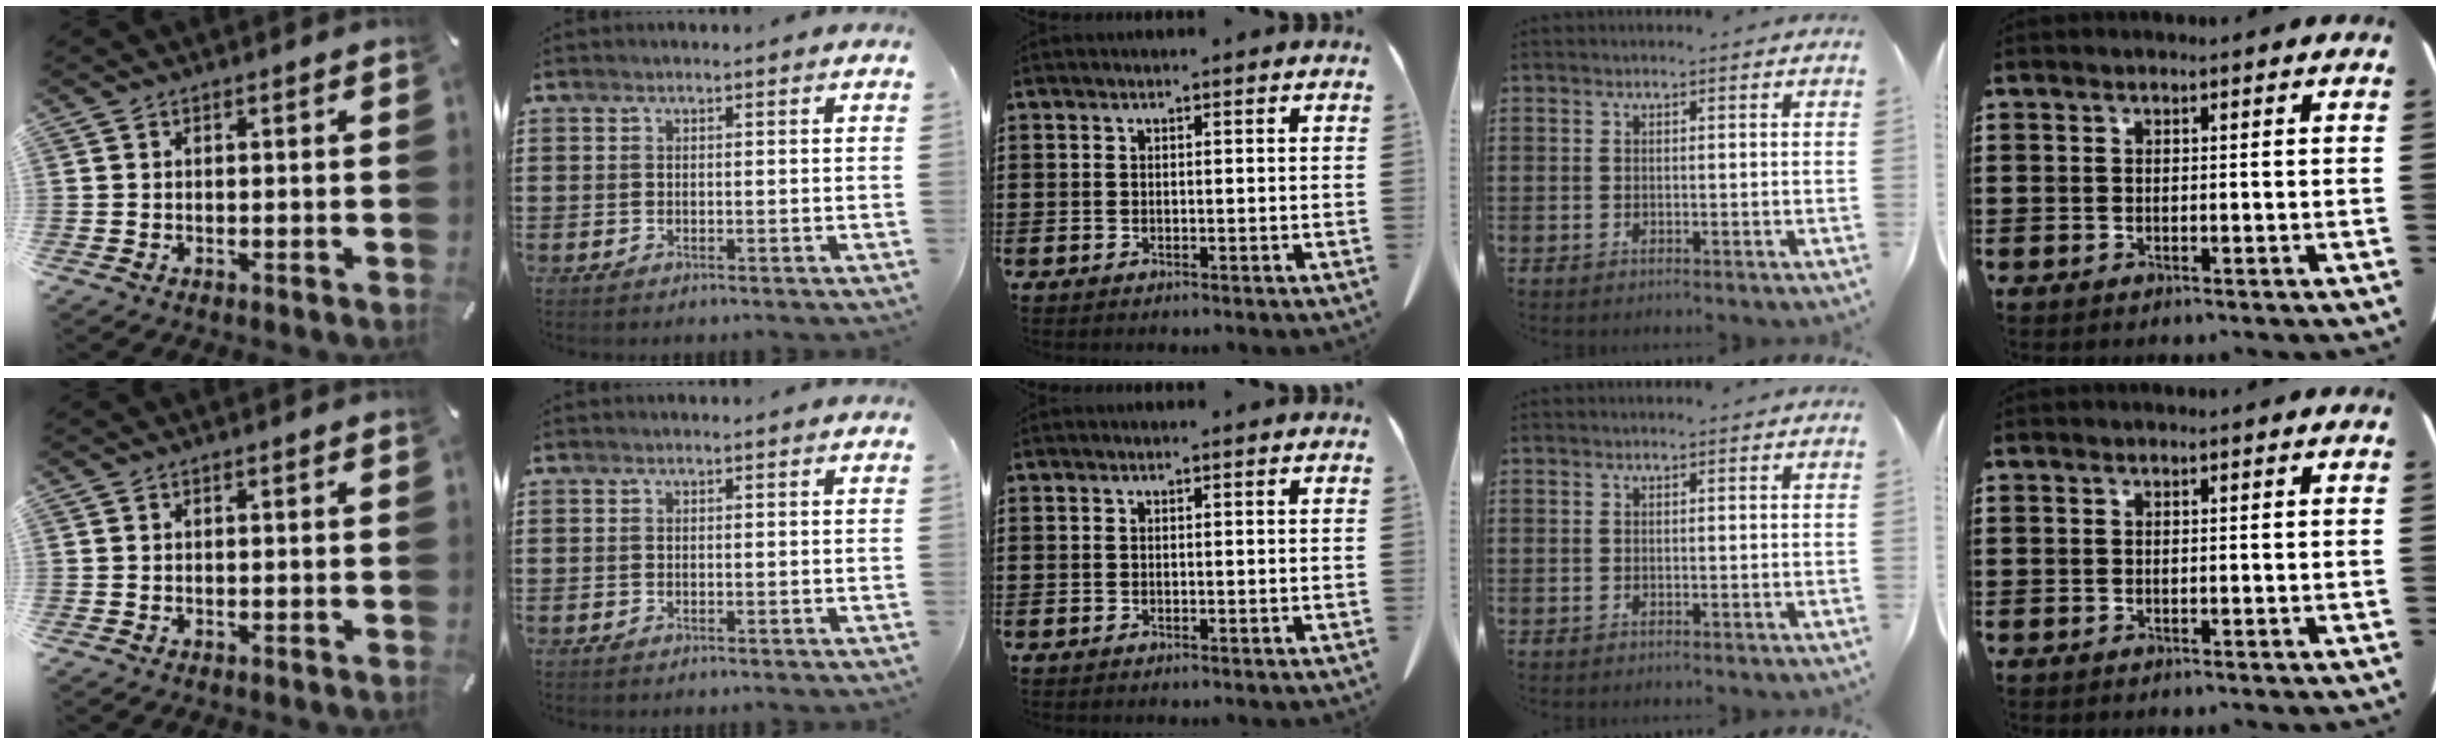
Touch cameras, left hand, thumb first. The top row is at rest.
{}